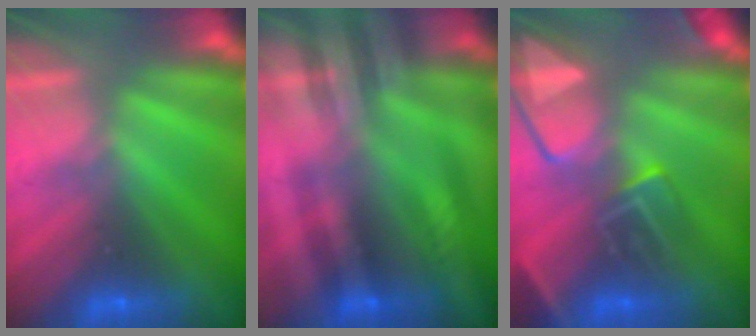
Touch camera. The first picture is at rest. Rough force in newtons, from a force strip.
{"total": 2.6}
{"total": 6.1}